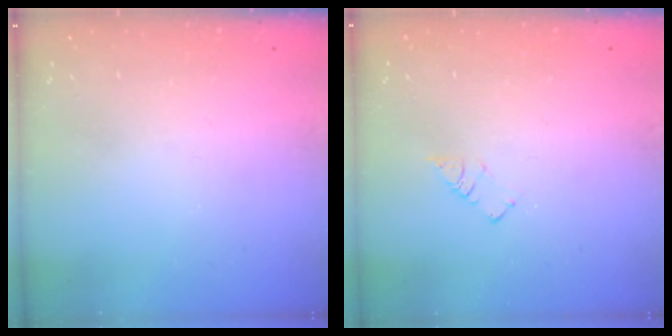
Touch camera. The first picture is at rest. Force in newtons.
{"total": 2.6, "press": 2.6, "slide": 0.3}